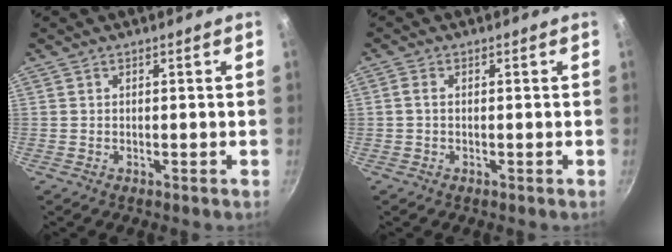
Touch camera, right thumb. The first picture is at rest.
{"total": 1.4, "force": [0.0, 0.9, 1.0], "torque": [-0.024, 0.005, -0.003]}